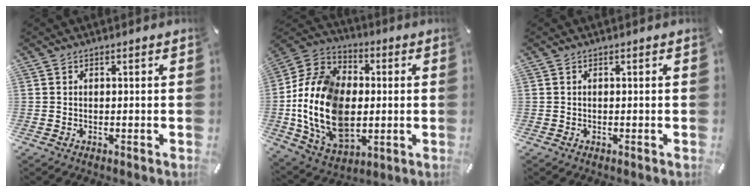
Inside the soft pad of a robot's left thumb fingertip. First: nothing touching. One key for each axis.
{"total": 20.5, "fx": -2.1, "fy": 15.0, "fz": 13.8, "tx": -0.328, "ty": 0.010, "tz": -0.038}
{"total": 0.0}